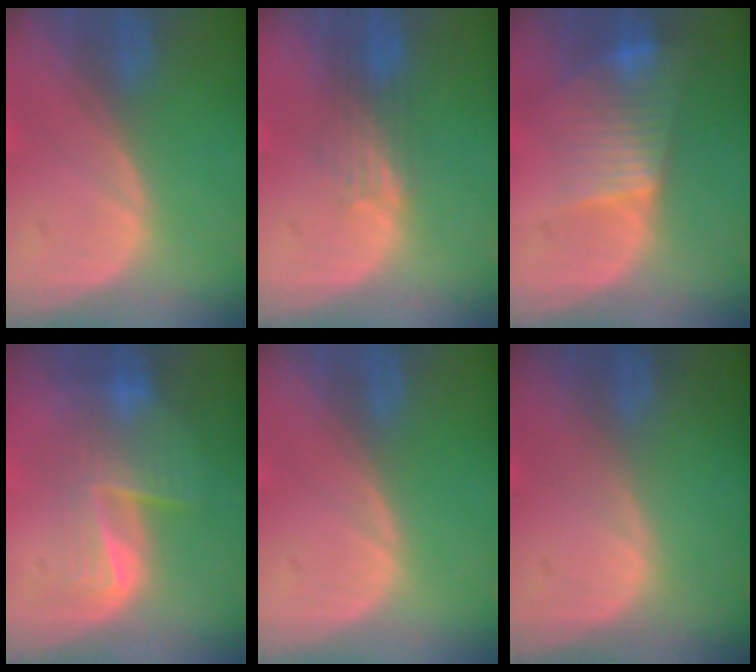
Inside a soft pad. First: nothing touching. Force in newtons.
{"total": 3.6, "press": 3.0, "slide": 2.0}
{"total": 7.9, "press": 6.7, "slide": 4.2}
{"total": 6.7, "press": 6.3, "slide": 2.3}
{"total": 0.0}
{"total": 0.0}